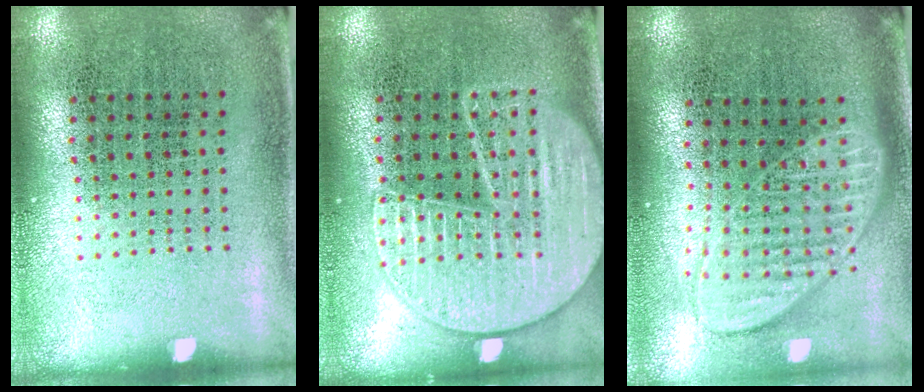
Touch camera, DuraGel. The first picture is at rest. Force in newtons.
{"total": 2.3, "press": 2.3, "slide": 0.3}
{"total": 1.8, "press": 1.4, "slide": 1.1}